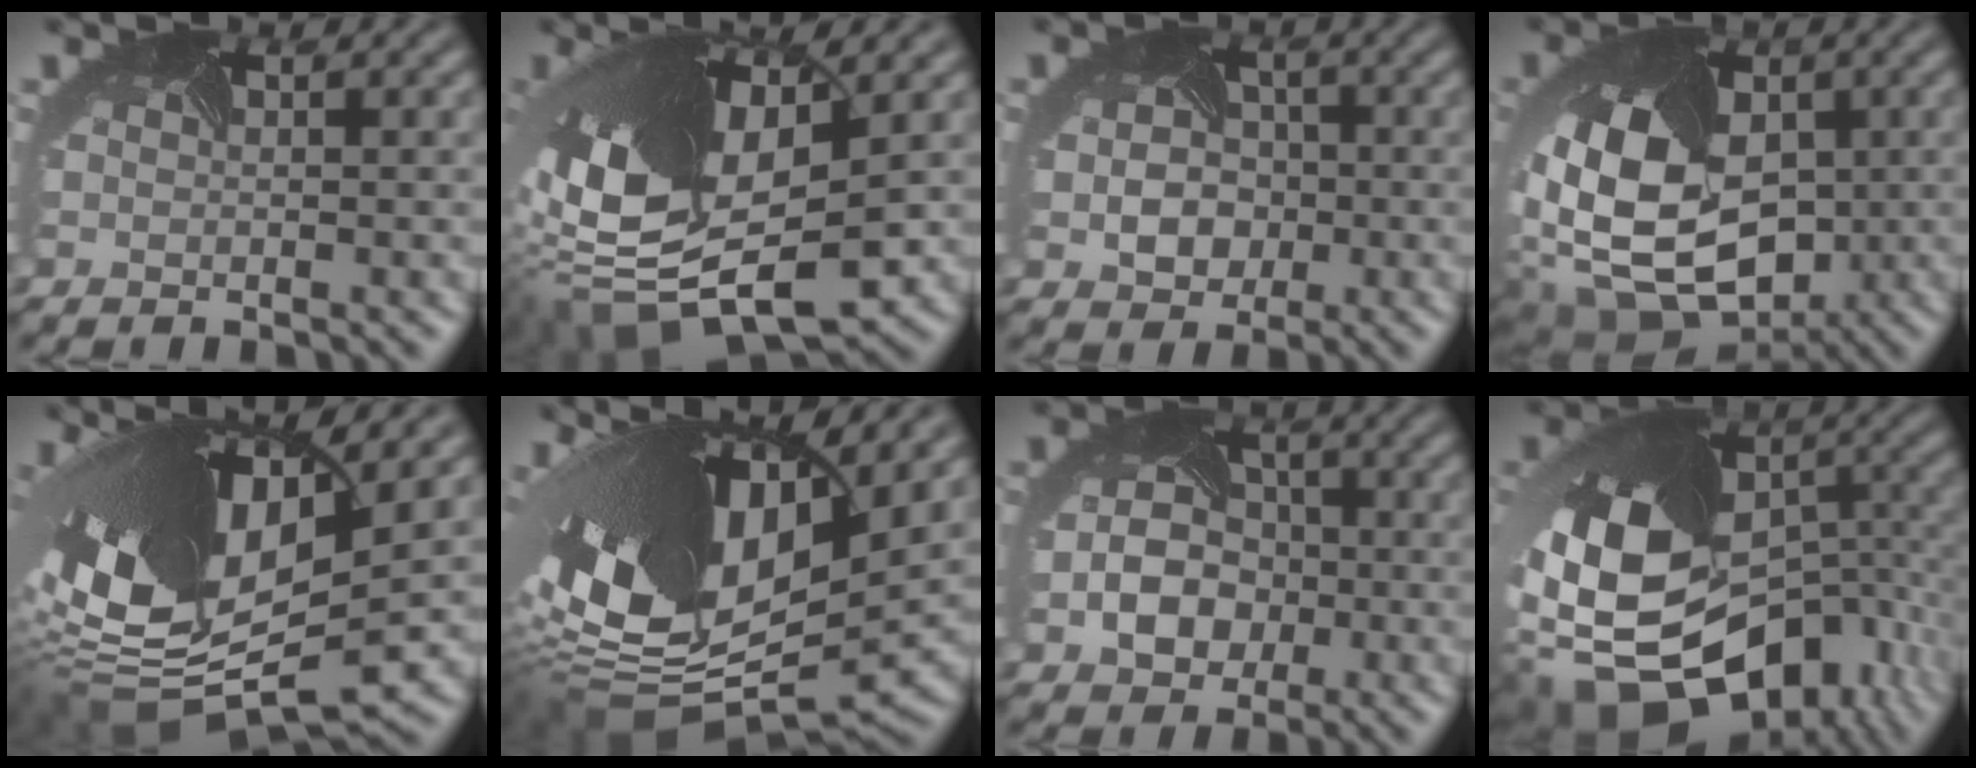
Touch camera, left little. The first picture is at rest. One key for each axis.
{"total": 14.8, "fx": -1.0, "fy": 7.4, "fz": 12.7, "tx": -0.271, "ty": -0.025, "tz": -0.008}
{"total": 3.7, "fx": -0.7, "fy": 3.3, "fz": 1.5, "tx": -0.033, "ty": -0.005, "tz": -0.011}
{"total": 13.8, "fx": -1.7, "fy": 10.2, "fz": 9.2, "tx": -0.178, "ty": -0.025, "tz": -0.009}
{"total": 16.0, "fx": 1.8, "fy": 8.1, "fz": 13.7, "tx": -0.300, "ty": -0.021, "tz": 0.052}
{"total": 17.4, "fx": 3.2, "fy": 9.2, "fz": 14.4, "tx": -0.305, "ty": -0.021, "tz": 0.067}
{"total": 4.3, "fx": -1.2, "fy": 3.7, "fz": 1.9, "tx": -0.045, "ty": -0.005, "tz": -0.021}
{"total": 18.5, "fx": -7.8, "fy": 12.4, "fz": 11.4, "tx": -0.240, "ty": -0.034, "tz": -0.097}